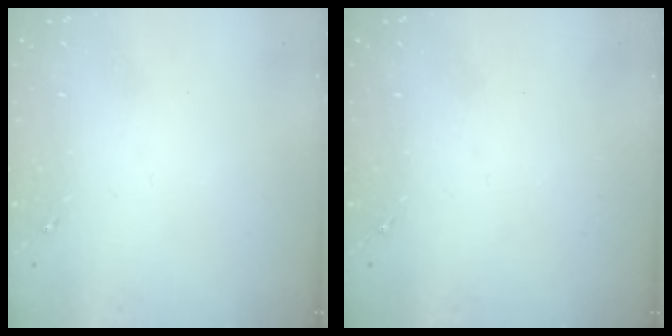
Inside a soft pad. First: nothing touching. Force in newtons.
{"total": 0.0}